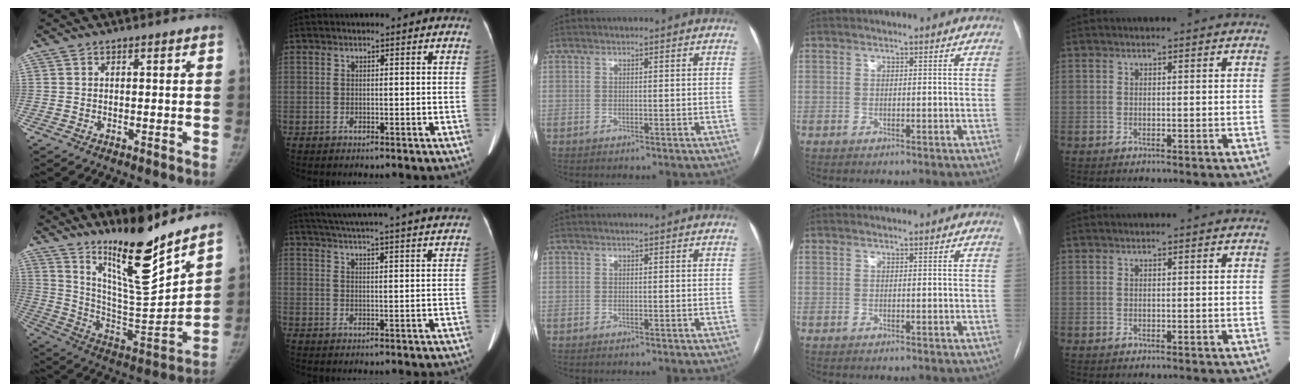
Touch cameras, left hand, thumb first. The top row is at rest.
{"thumb": {"total": 19.7, "force": [15.0, 2.6, 12.6], "torque": [-0.166, -0.114, 0.263]}, "index": {"total": 26.8, "force": [24.8, -0.4, 9.9], "torque": [-0.155, -0.042, 0.309]}}